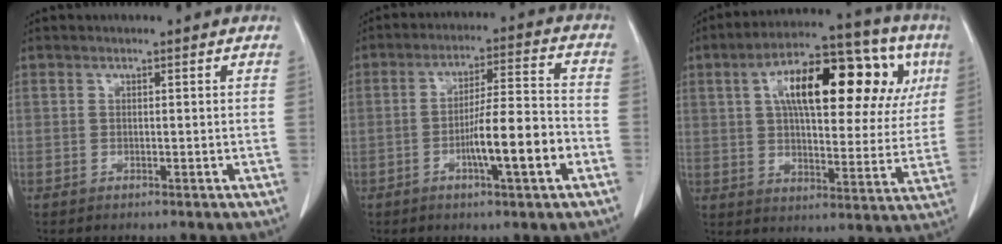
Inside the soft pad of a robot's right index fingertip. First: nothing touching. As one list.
[{"total": 10.2, "force": [-3.7, 0.7, 9.5], "torque": [-0.154, 0.005, -0.059]}, {"total": 21.6, "force": [7.6, 8.1, 18.5], "torque": [-0.274, 0.054, 0.111]}]